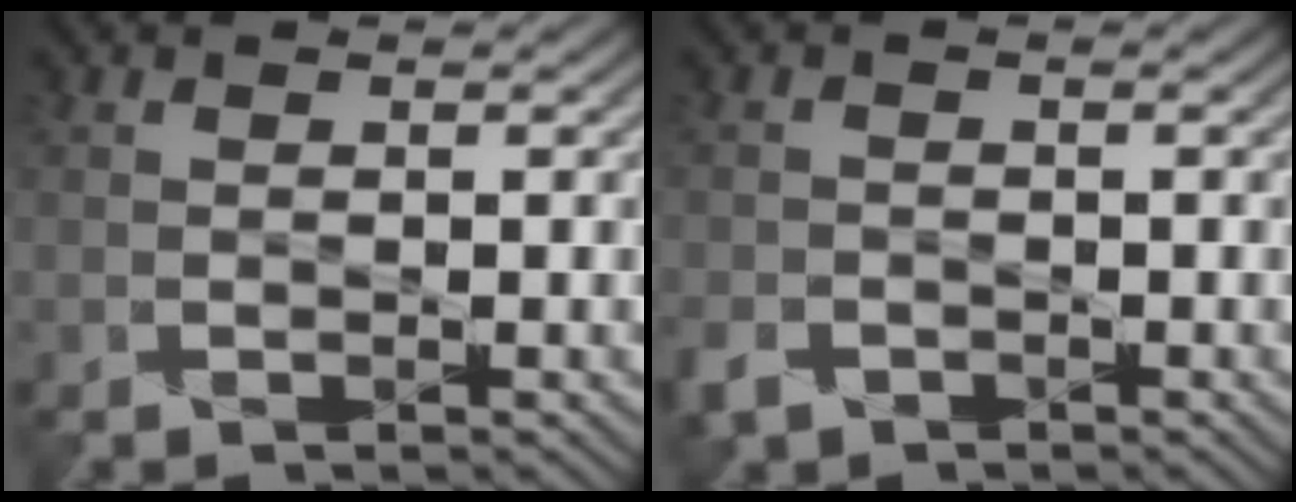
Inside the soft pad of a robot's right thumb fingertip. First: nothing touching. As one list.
[{"total": 2.8, "force": [-1.9, 1.8, 1.1], "torque": [-0.032, -0.010, -0.045]}]